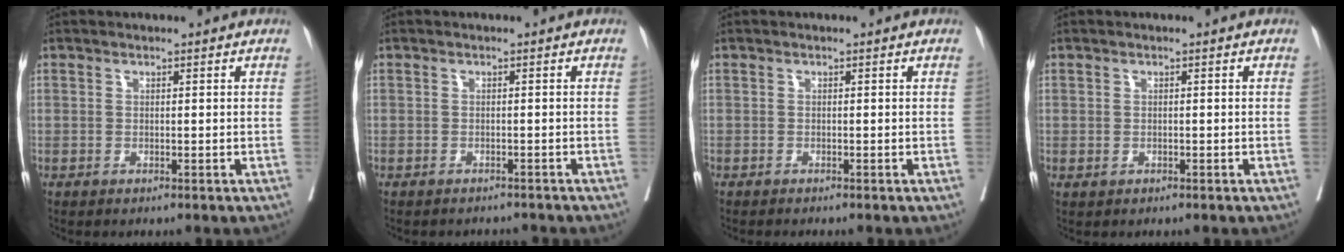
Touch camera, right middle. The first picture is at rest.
{"total": 3.8, "force": [-3.6, 1.1, 0.3], "torque": [0.003, -0.002, -0.044]}
{"total": 1.8, "force": [-1.6, -0.2, 0.8], "torque": [-0.010, -0.001, -0.023]}
{"total": 0.8, "force": [-0.2, 0.6, 0.4], "torque": [-0.007, 0.001, 0.001]}